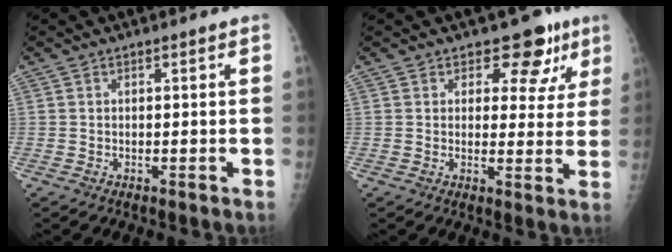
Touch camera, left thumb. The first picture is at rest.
{"total": 8.1, "force": [5.1, 5.1, 3.6], "torque": [-0.002, -0.023, 0.054]}